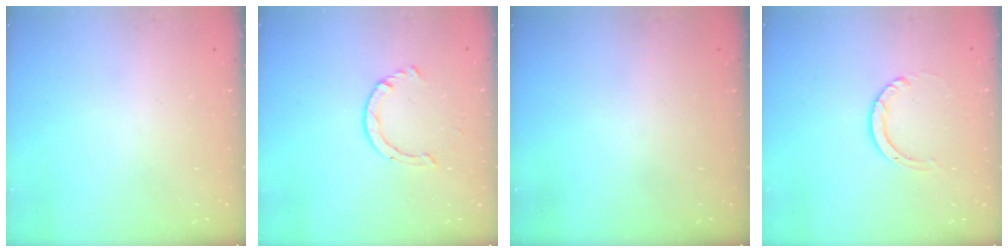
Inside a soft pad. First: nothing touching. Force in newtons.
{"total": 2.3, "press": 2.3, "slide": 0.2}
{"total": 0.0}
{"total": 4.0, "press": 4.0, "slide": 0.2}